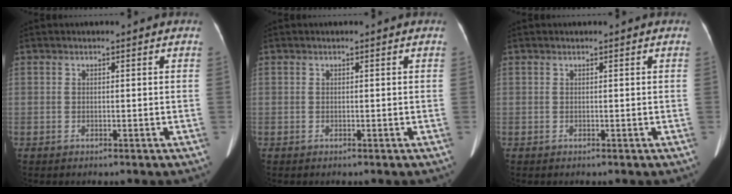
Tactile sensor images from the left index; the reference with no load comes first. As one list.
[{"total": 0.0}, {"total": 0.0}]